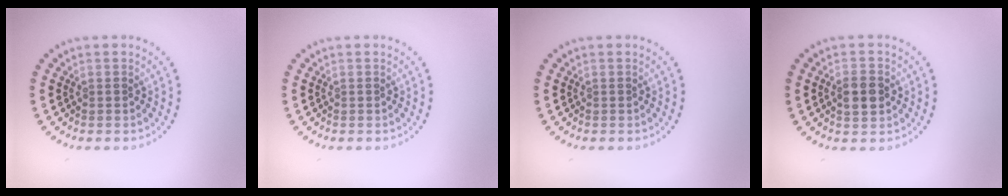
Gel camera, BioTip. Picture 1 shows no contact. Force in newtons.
{"total": 0.0}
{"total": 0.0}
{"total": 2.6, "press": 2.6, "slide": 0.4}